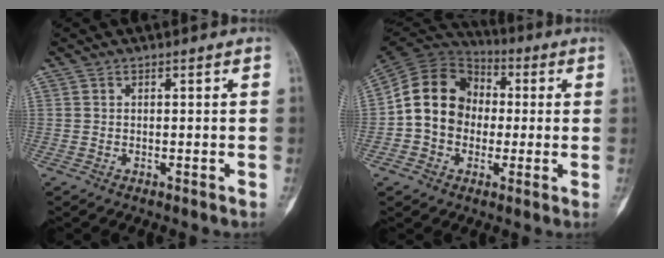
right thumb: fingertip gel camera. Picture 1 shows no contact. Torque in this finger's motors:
{"motor_torque": [0.78, 0.82, 0.30, -0.09, 0.12]}